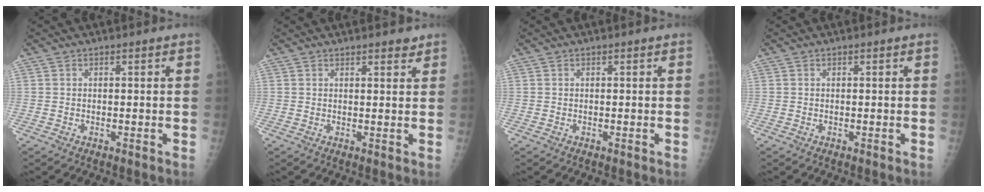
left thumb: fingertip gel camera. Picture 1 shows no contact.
{"total": 2.4, "force": [1.9, 0.8, 1.2], "torque": [-0.006, -0.009, 0.022]}
{"total": 0.0}
{"total": 0.0}